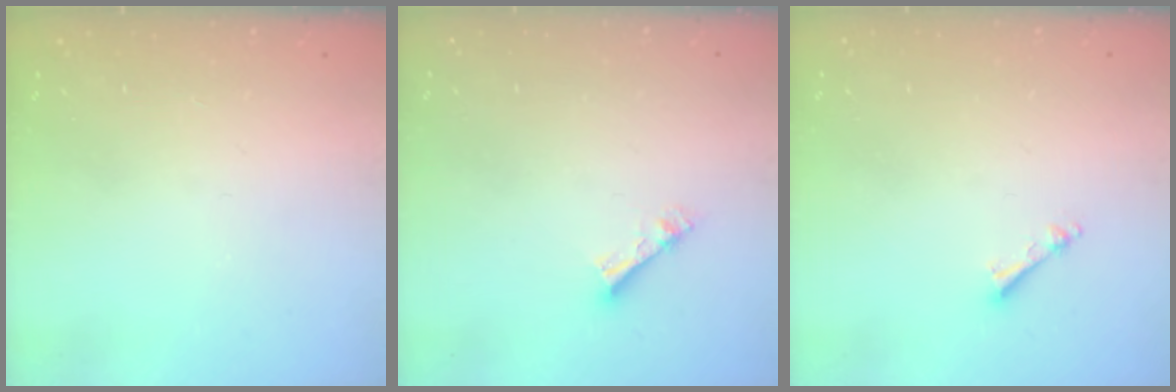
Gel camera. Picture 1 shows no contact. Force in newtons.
{"total": 4.4, "press": 4.4, "slide": 0.2}
{"total": 2.5, "press": 2.5, "slide": 0.3}